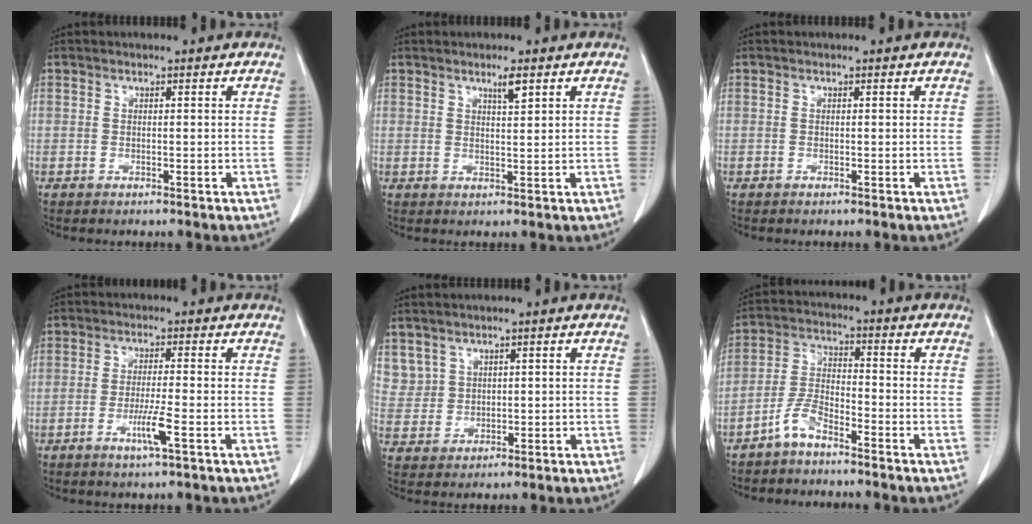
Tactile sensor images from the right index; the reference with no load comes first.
{"total": 2.2, "force": [1.4, 0.1, 1.7], "torque": [-0.033, -0.002, 0.026]}
{"total": 0.0}
{"total": 4.2, "force": [-1.7, -0.4, 3.8], "torque": [-0.073, -0.008, -0.032]}
{"total": 4.5, "force": [2.6, 3.7, 0.0], "torque": [0.004, 0.008, 0.058]}
{"total": 5.1, "force": [-4.0, 1.3, 2.9], "torque": [-0.068, 0.002, -0.083]}